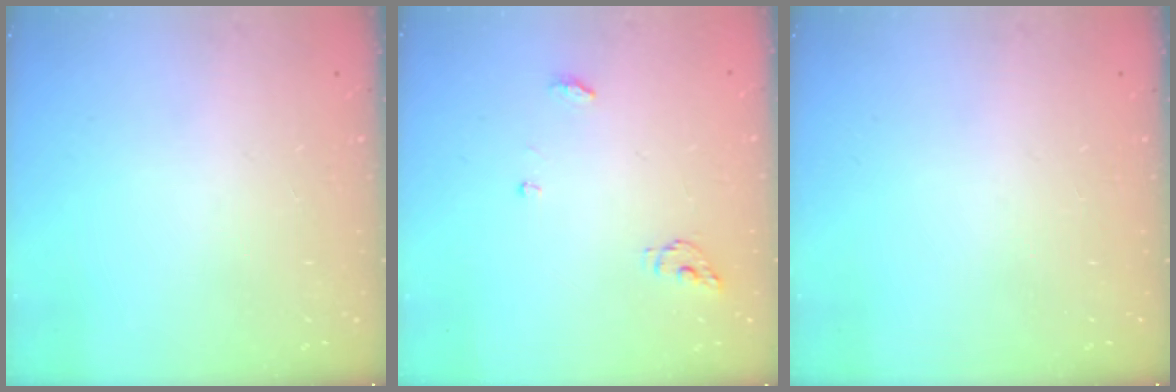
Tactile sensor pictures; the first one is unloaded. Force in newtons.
{"total": 4.8, "press": 4.8, "slide": 0.4}
{"total": 0.0}